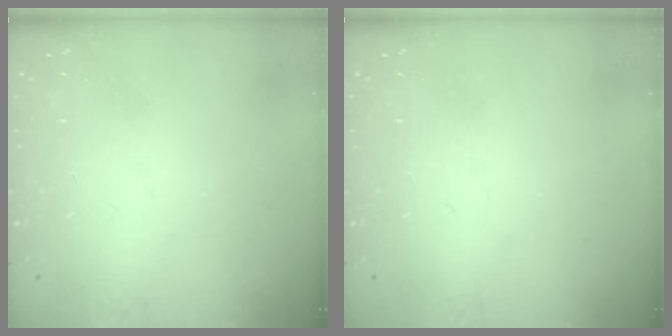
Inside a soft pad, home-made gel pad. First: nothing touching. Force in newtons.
{"total": 0.0}